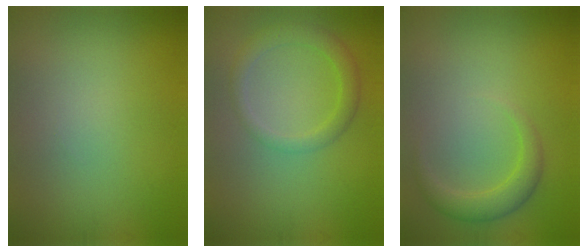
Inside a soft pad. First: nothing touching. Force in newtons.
{"total": 2.7, "press": 2.7, "slide": 0.1}
{"total": 2.4, "press": 2.4, "slide": 0.1}